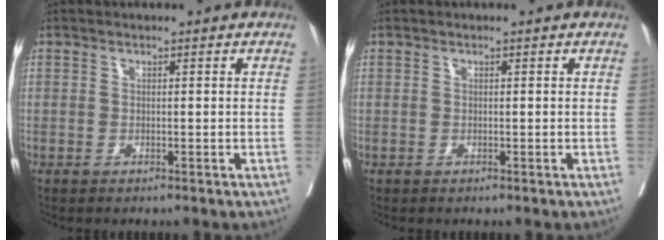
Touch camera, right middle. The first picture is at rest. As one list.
[{"total": 0.0}]